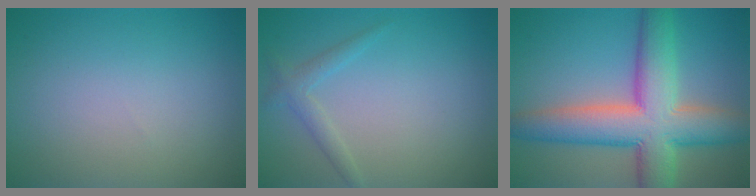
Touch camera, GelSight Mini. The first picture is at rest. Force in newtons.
{"total": 1.5, "press": 1.5, "slide": 0.1}
{"total": 10.4, "press": 10.4, "slide": 0.5}